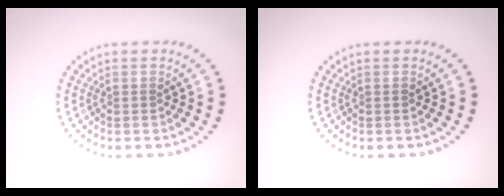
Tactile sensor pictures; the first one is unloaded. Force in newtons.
{"total": 0.0}